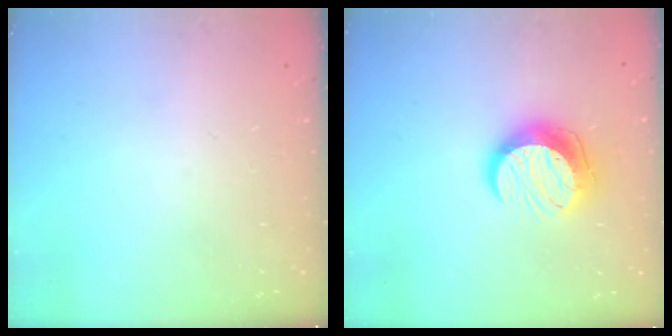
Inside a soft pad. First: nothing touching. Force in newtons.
{"total": 13.2, "press": 13.2, "slide": 0.8}